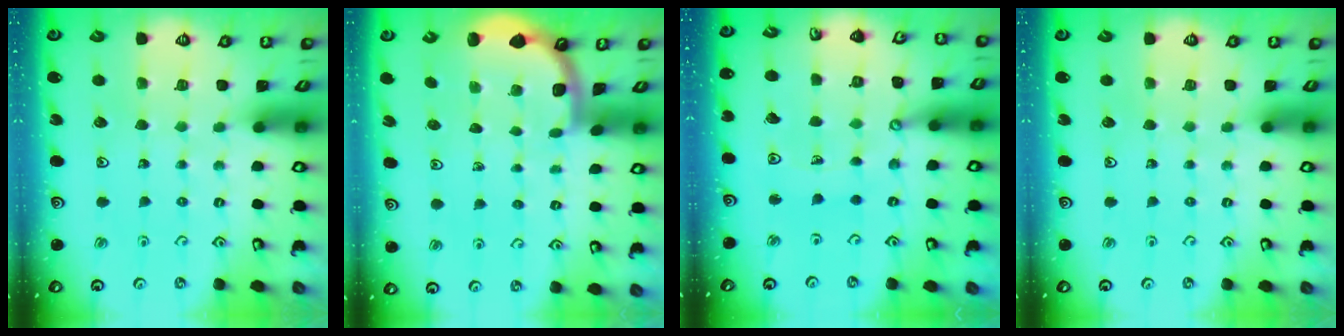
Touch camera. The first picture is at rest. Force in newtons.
{"total": 1.8, "press": 1.8, "slide": 0.1}
{"total": 9.6, "press": 9.6, "slide": 1.0}
{"total": 0.0}